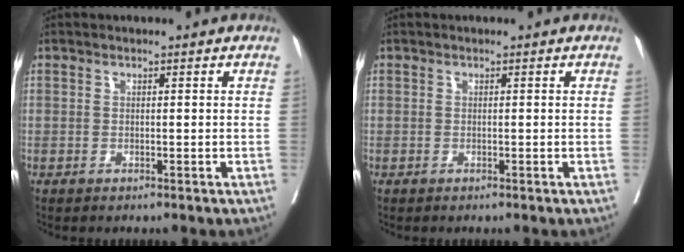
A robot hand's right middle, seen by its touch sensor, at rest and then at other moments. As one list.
[{"total": 0.0}]